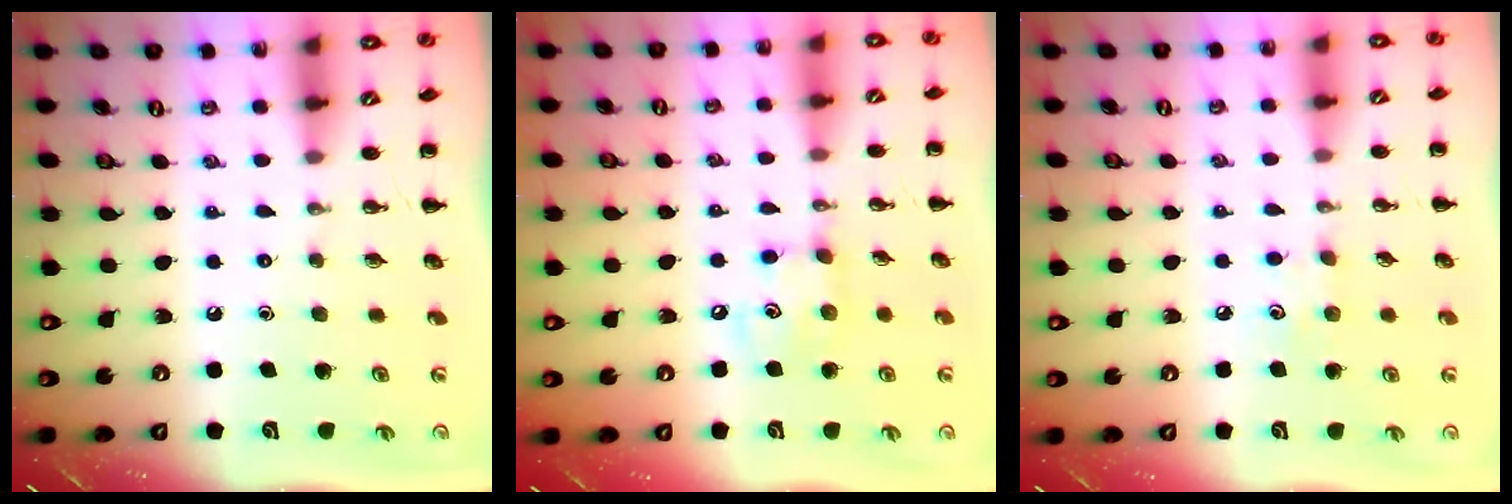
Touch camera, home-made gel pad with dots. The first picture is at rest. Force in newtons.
{"total": 6.7, "press": 6.7, "slide": 0.7}
{"total": 5.7, "press": 5.4, "slide": 1.8}